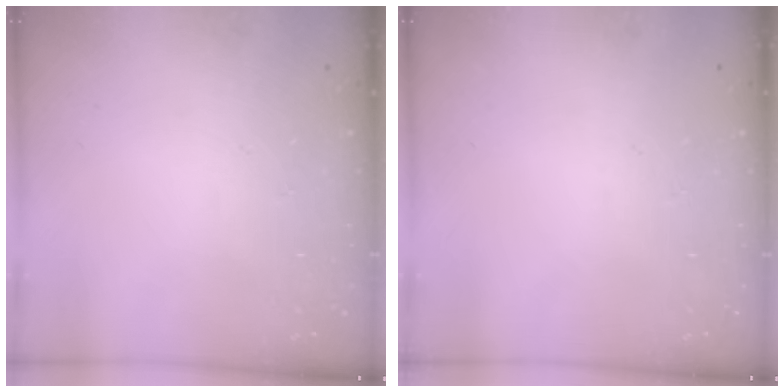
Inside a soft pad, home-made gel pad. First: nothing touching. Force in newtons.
{"total": 0.0}